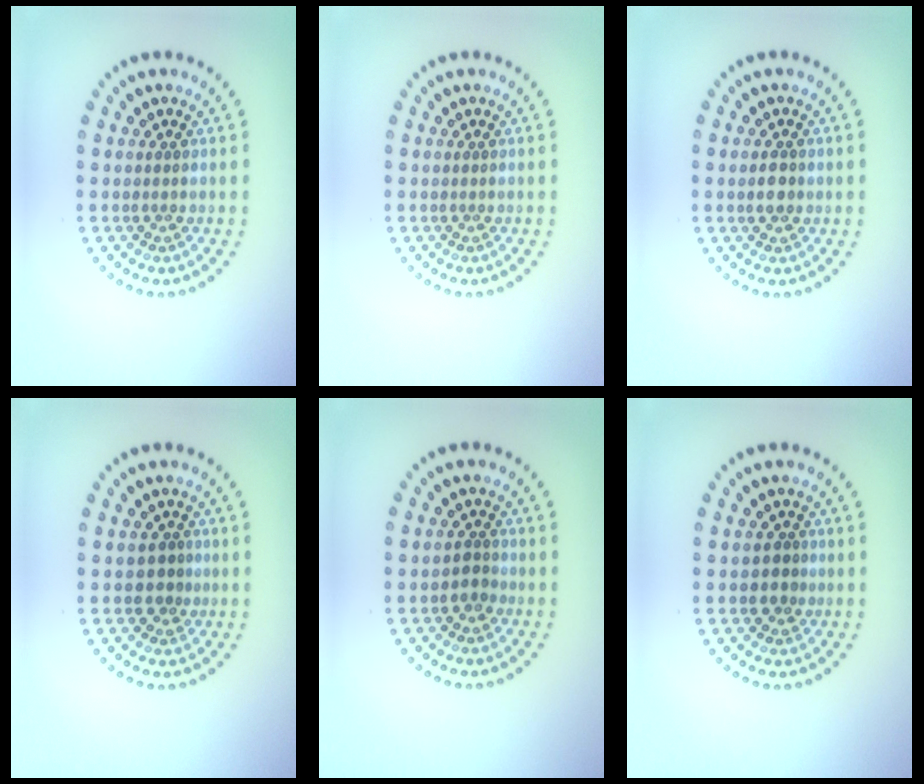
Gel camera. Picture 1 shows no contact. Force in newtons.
{"total": 0.0}
{"total": 1.5, "press": 1.5, "slide": 0.2}
{"total": 1.8, "press": 1.4, "slide": 1.1}
{"total": 1.3, "press": 1.1, "slide": 0.6}
{"total": 1.6, "press": 1.4, "slide": 0.8}